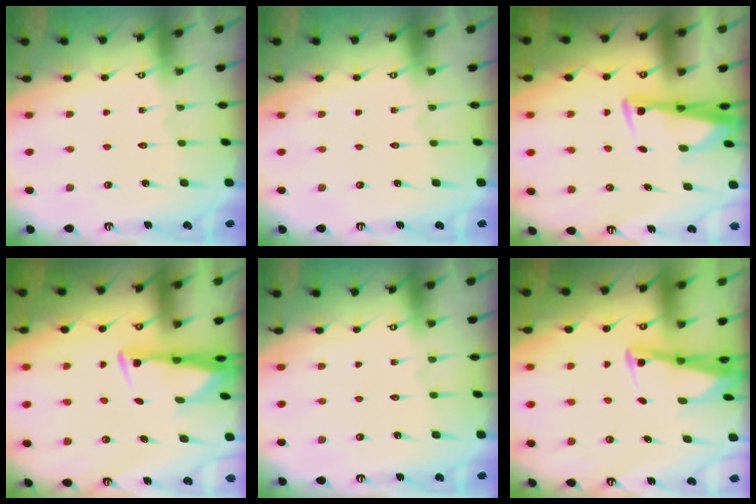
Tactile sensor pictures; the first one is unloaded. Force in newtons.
{"total": 0.0}
{"total": 3.6, "press": 3.5, "slide": 0.9}
{"total": 2.9, "press": 2.8, "slide": 0.9}
{"total": 0.0}
{"total": 2.5, "press": 2.5, "slide": 0.2}